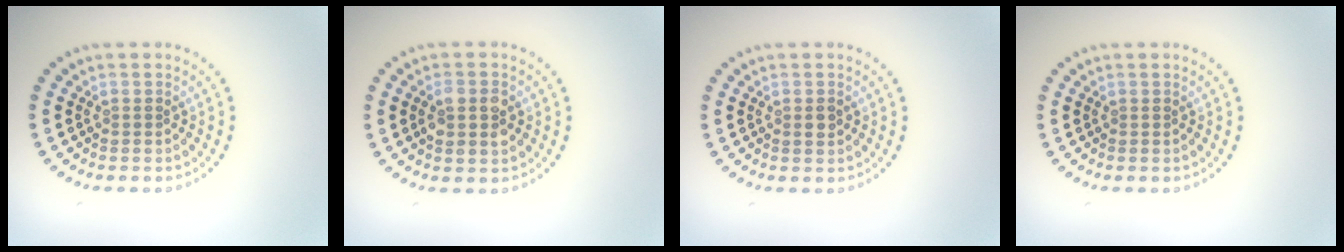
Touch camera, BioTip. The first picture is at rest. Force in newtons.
{"total": 2.8, "press": 2.8, "slide": 0.2}
{"total": 1.0, "press": 1.0, "slide": 0.3}
{"total": 0.0}